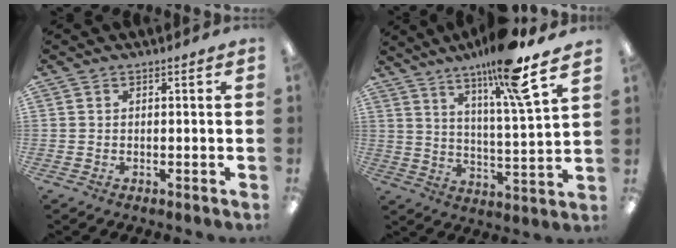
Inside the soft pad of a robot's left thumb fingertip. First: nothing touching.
{"total": 14.7, "force": [10.8, 0.8, 10.0], "torque": [-0.175, -0.054, 0.166]}